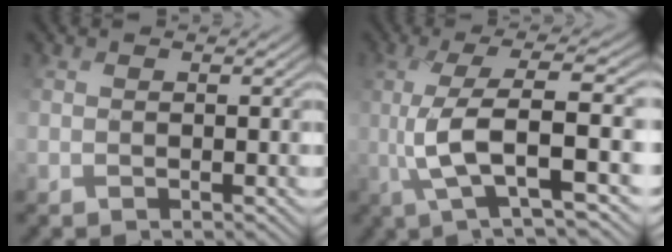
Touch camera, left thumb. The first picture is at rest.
{"total": 9.2, "force": [-0.9, 2.2, 8.8], "torque": [-0.158, 0.015, -0.025]}